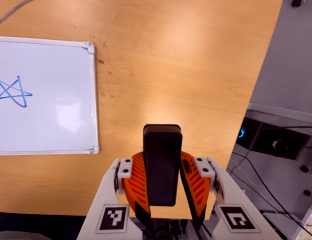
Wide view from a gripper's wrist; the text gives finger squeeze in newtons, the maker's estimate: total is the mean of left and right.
{"total": 9.6, "left": 7.9, "right": 11.3}